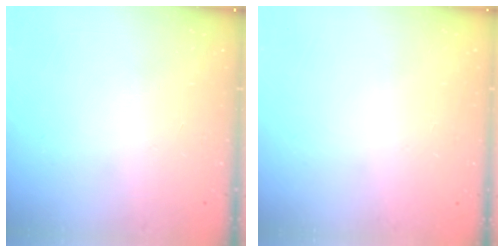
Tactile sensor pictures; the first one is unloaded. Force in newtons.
{"total": 0.0}